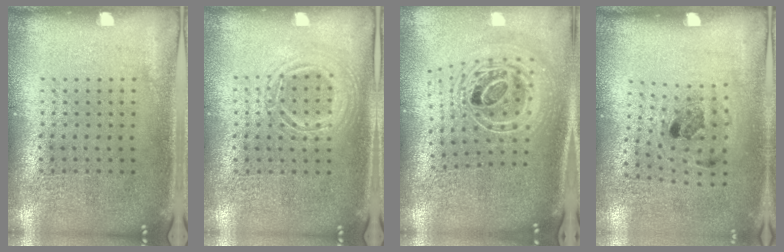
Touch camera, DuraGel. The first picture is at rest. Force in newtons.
{"total": 1.2, "press": 1.1, "slide": 0.3}
{"total": 2.7, "press": 1.9, "slide": 1.9}
{"total": 1.2, "press": 0.7, "slide": 0.9}